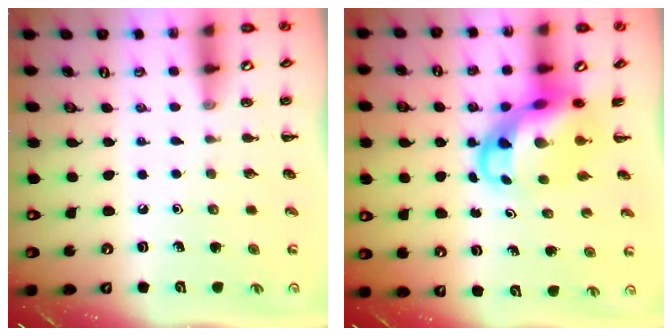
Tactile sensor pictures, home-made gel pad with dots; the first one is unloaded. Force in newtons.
{"total": 7.1, "press": 6.8, "slide": 2.1}